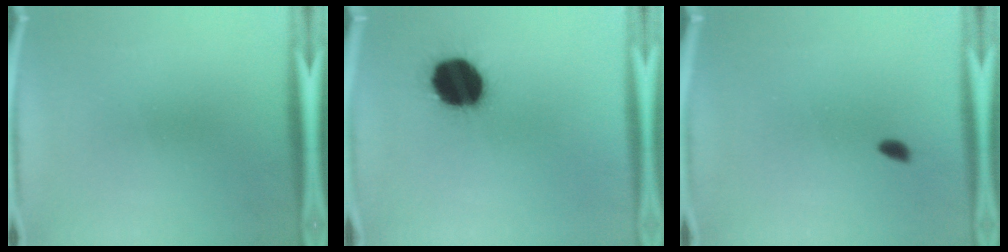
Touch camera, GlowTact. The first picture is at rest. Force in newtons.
{"total": 19.4}
{"total": 1.5}